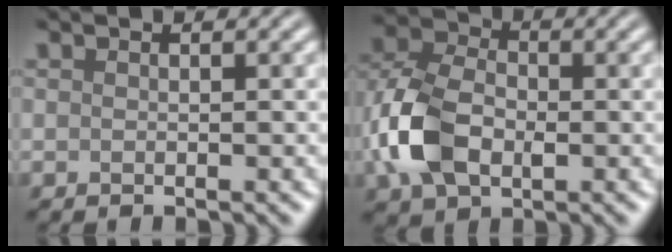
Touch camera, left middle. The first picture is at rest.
{"total": 7.7, "force": [-1.8, 5.2, 5.4], "torque": [-0.121, 0.009, -0.049]}